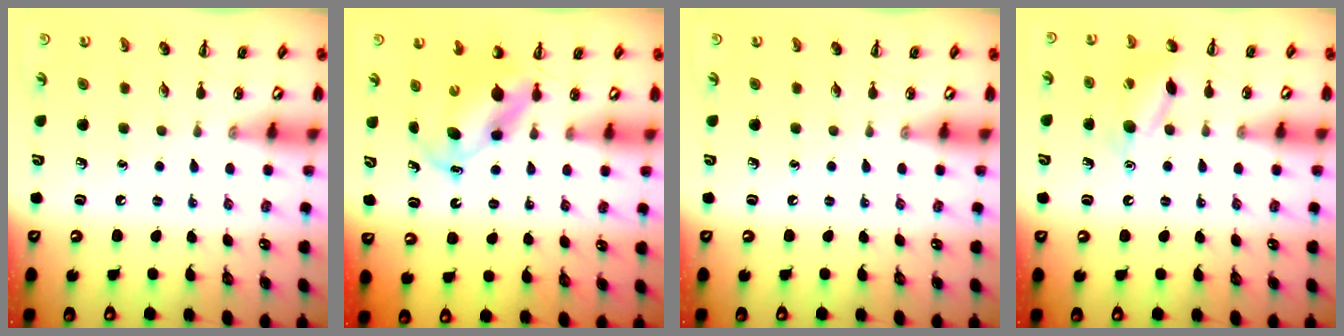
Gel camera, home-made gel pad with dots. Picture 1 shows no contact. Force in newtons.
{"total": 5.5, "press": 5.4, "slide": 0.9}
{"total": 0.0}
{"total": 11.0, "press": 10.9, "slide": 1.5}